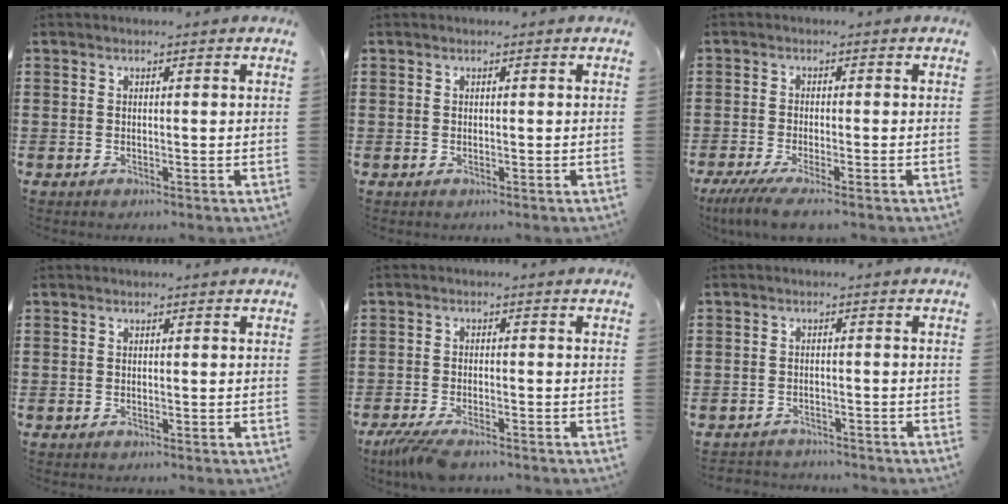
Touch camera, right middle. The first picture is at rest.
{"total": 0.5, "force": [0.2, 0.5, -0.1], "torque": [0.001, 0.005, 0.004]}
{"total": 3.5, "force": [-2.9, -0.1, 2.0], "torque": [-0.054, -0.017, -0.060]}
{"total": 0.0}
{"total": 4.0, "force": [-3.2, 0.8, 2.2], "torque": [-0.064, -0.011, -0.068]}
{"total": 2.4, "force": [-2.3, 0.6, -0.4], "torque": [0.001, 0.002, -0.054]}